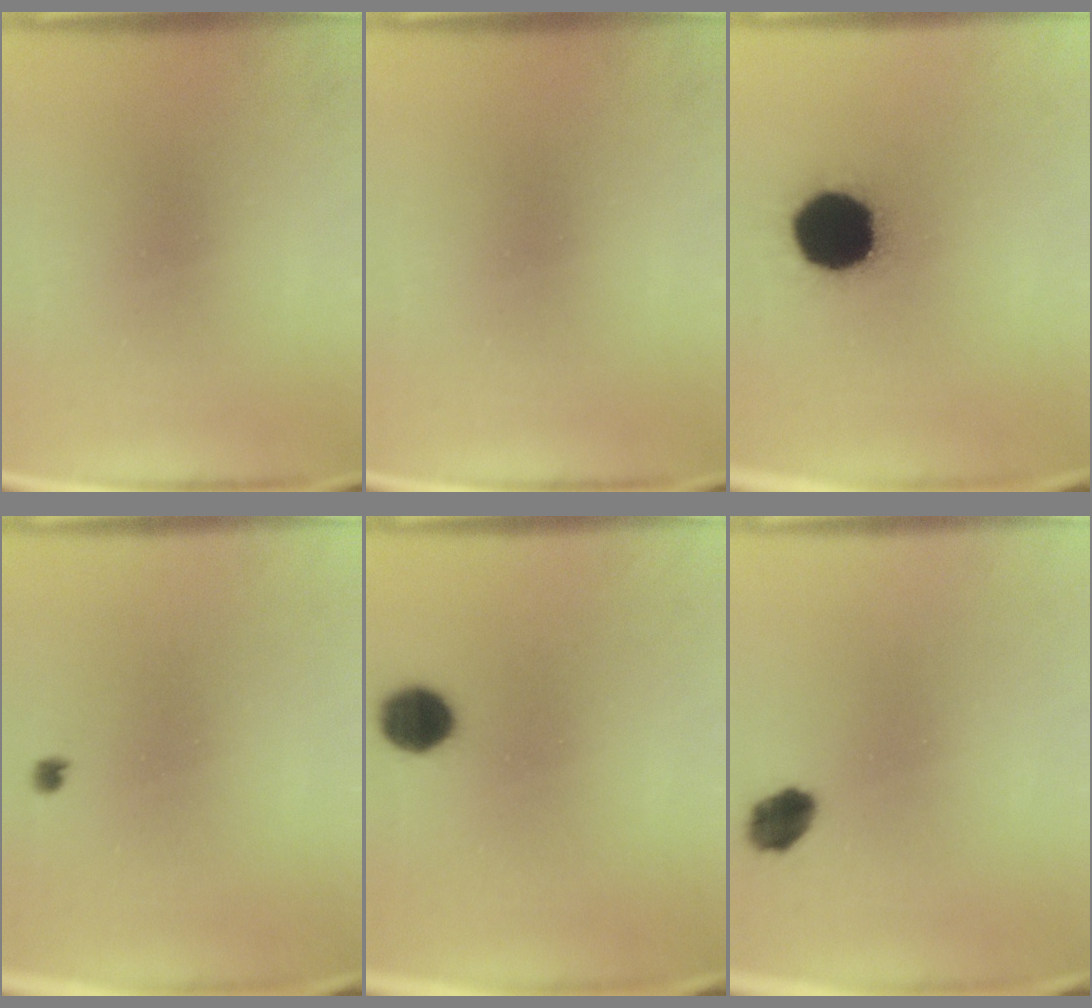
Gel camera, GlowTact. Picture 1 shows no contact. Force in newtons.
{"total": 0.0}
{"total": 19.8}
{"total": 1.0}
{"total": 7.0}
{"total": 5.6}